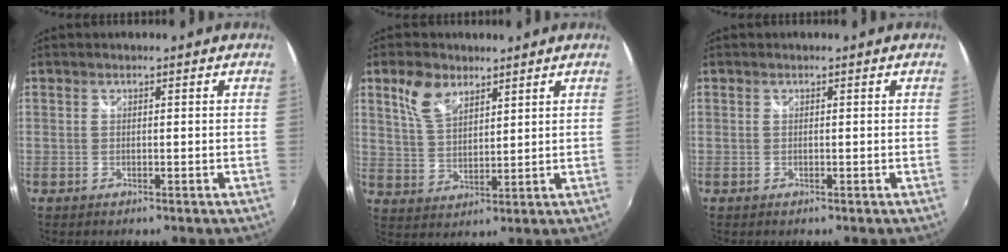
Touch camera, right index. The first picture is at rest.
{"total": 7.5, "force": [4.6, 4.0, 4.3], "torque": [-0.085, 0.013, 0.092]}
{"total": 0.0}